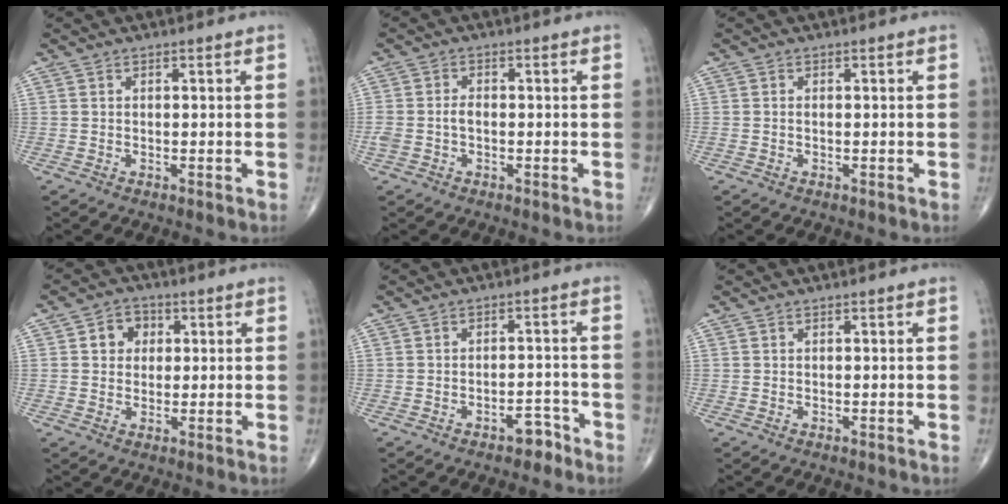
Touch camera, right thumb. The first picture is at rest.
{"total": 3.1, "force": [-0.6, 2.0, 2.4], "torque": [-0.060, 0.013, -0.011]}
{"total": 0.0}
{"total": 5.1, "force": [1.2, 4.3, 2.4], "torque": [-0.009, 0.005, 0.013]}
{"total": 3.5, "force": [-2.5, 1.7, 1.7], "torque": [-0.013, 0.024, -0.036]}
{"total": 0.0}